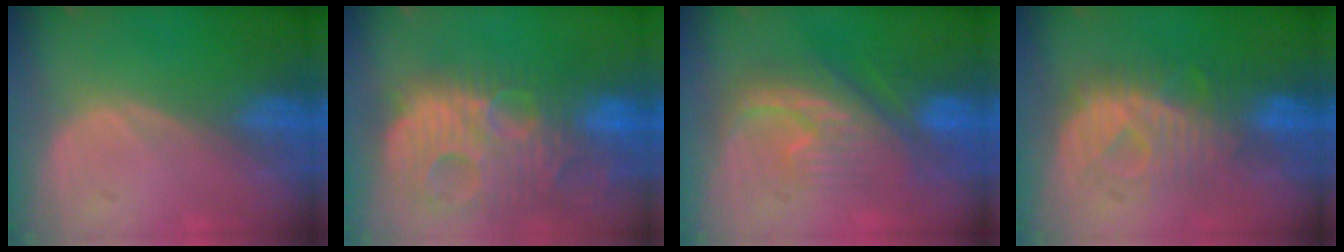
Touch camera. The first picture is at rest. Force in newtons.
{"total": 14.5, "press": 12.5, "slide": 7.3}
{"total": 7.9, "press": 7.8, "slide": 1.2}
{"total": 8.2, "press": 8.0, "slide": 1.5}